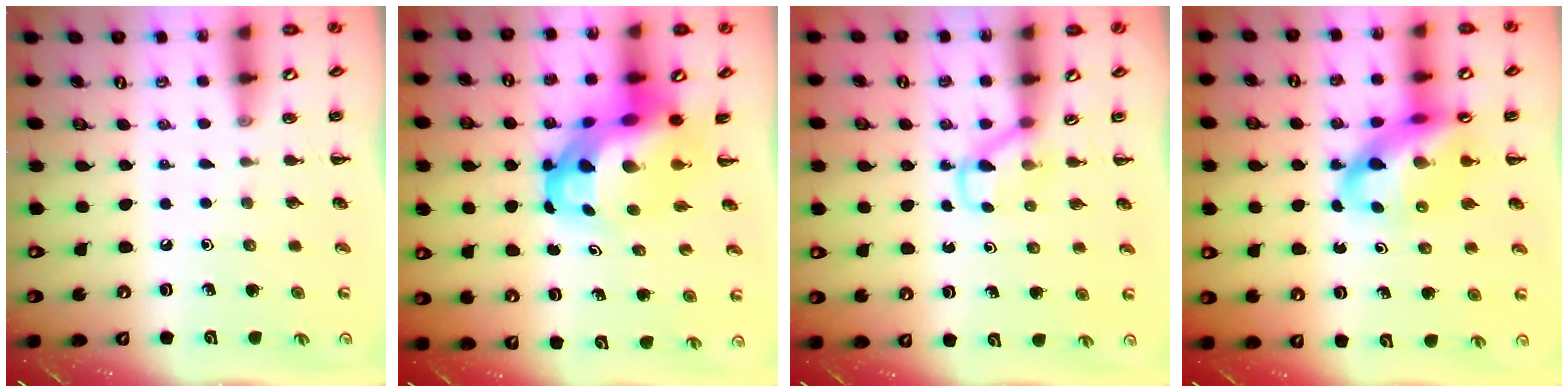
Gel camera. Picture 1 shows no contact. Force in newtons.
{"total": 8.5, "press": 8.1, "slide": 2.6}
{"total": 3.4, "press": 3.2, "slide": 1.2}
{"total": 13.6, "press": 13.1, "slide": 3.7}